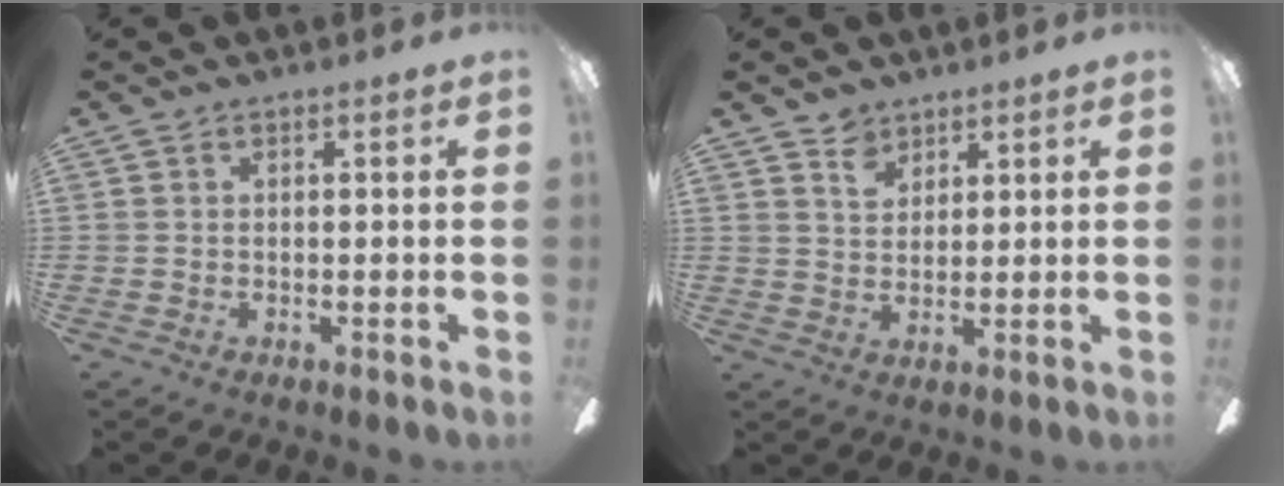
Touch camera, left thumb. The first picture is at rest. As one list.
[{"total": 4.5, "force": [3.6, 2.6, 0.8], "torque": [-0.011, -0.012, 0.065]}]